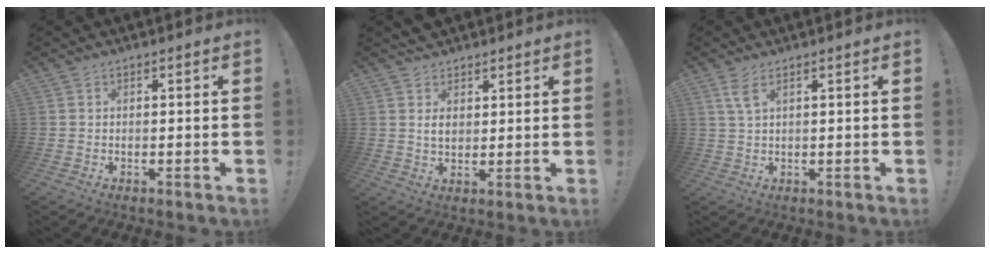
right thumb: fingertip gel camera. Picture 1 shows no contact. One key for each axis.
{"total": 5.3, "fx": 2.7, "fy": 4.1, "fz": 2.0, "tx": -0.025, "ty": -0.016, "tz": 0.051}
{"total": 3.9, "fx": 2.0, "fy": 1.2, "fz": 3.1, "tx": -0.058, "ty": -0.003, "tz": 0.034}